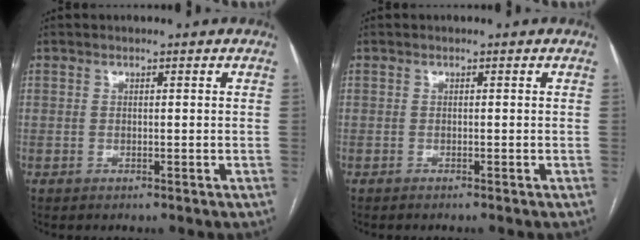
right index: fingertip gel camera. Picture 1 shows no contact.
{"total": 1.0, "force": [-0.9, -0.1, 0.5], "torque": [-0.005, -0.001, -0.011]}